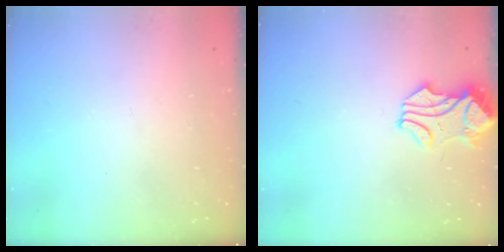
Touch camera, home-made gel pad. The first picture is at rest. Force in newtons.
{"total": 1.6, "press": 1.4, "slide": 0.8}